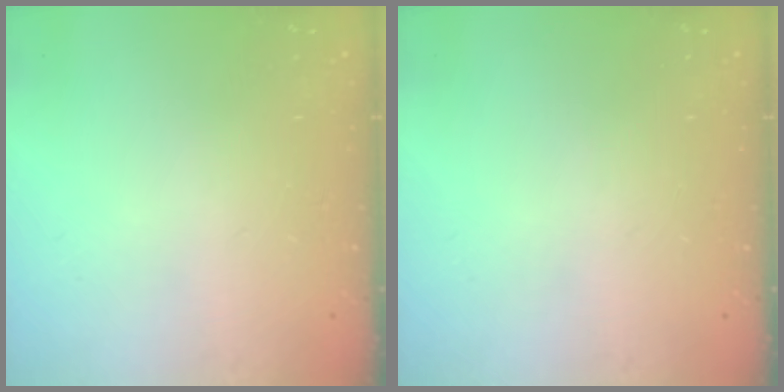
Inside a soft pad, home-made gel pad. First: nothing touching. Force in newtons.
{"total": 0.0}